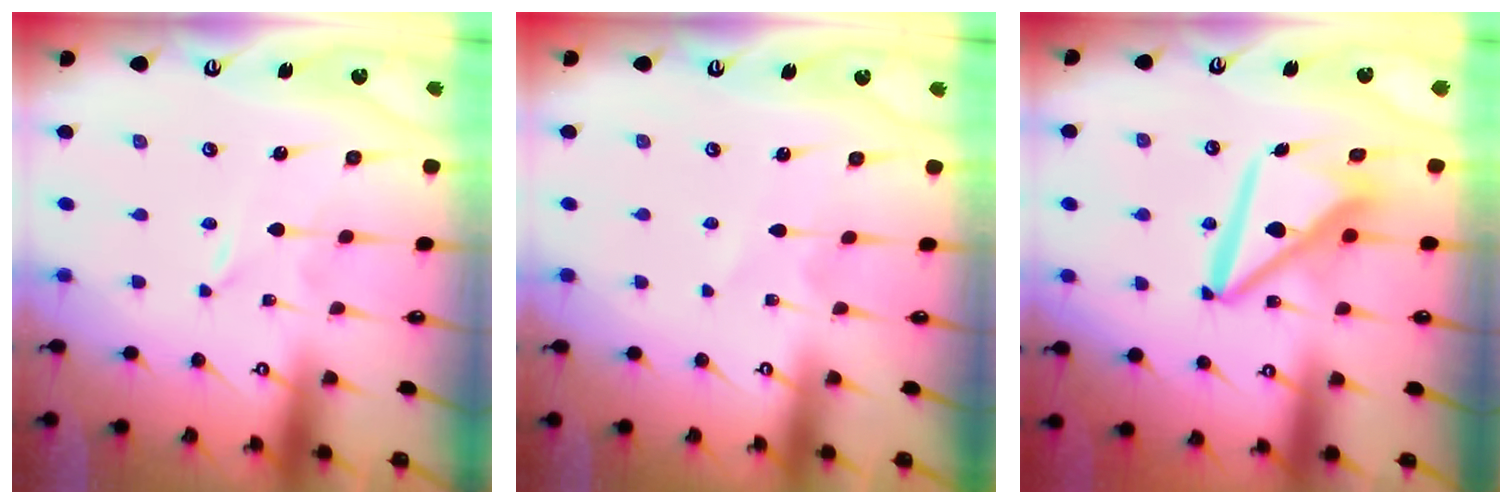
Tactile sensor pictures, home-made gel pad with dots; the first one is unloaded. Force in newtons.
{"total": 3.3, "press": 3.3, "slide": 0.4}
{"total": 12.1, "press": 12.1, "slide": 1.2}